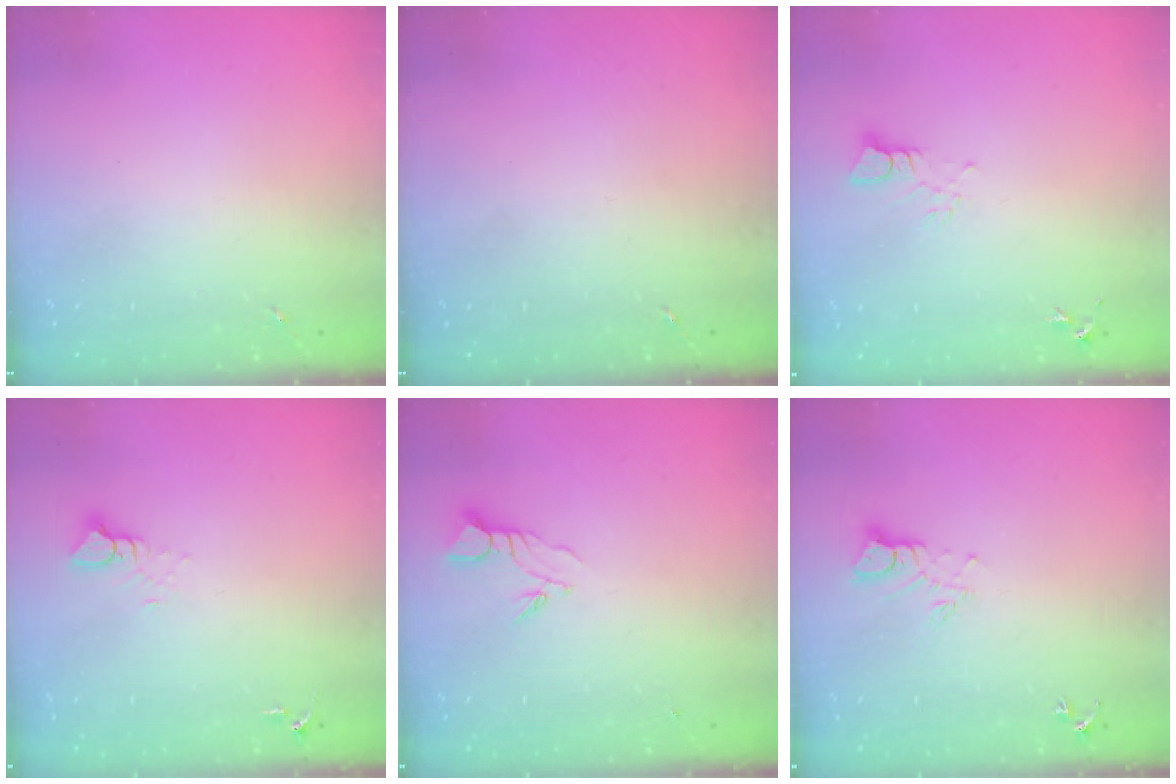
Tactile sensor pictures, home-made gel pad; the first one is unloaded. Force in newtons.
{"total": 0.0}
{"total": 3.2, "press": 3.2, "slide": 0.3}
{"total": 3.7, "press": 3.7, "slide": 0.1}
{"total": 4.3, "press": 4.3, "slide": 0.3}
{"total": 5.7, "press": 5.7, "slide": 0.5}